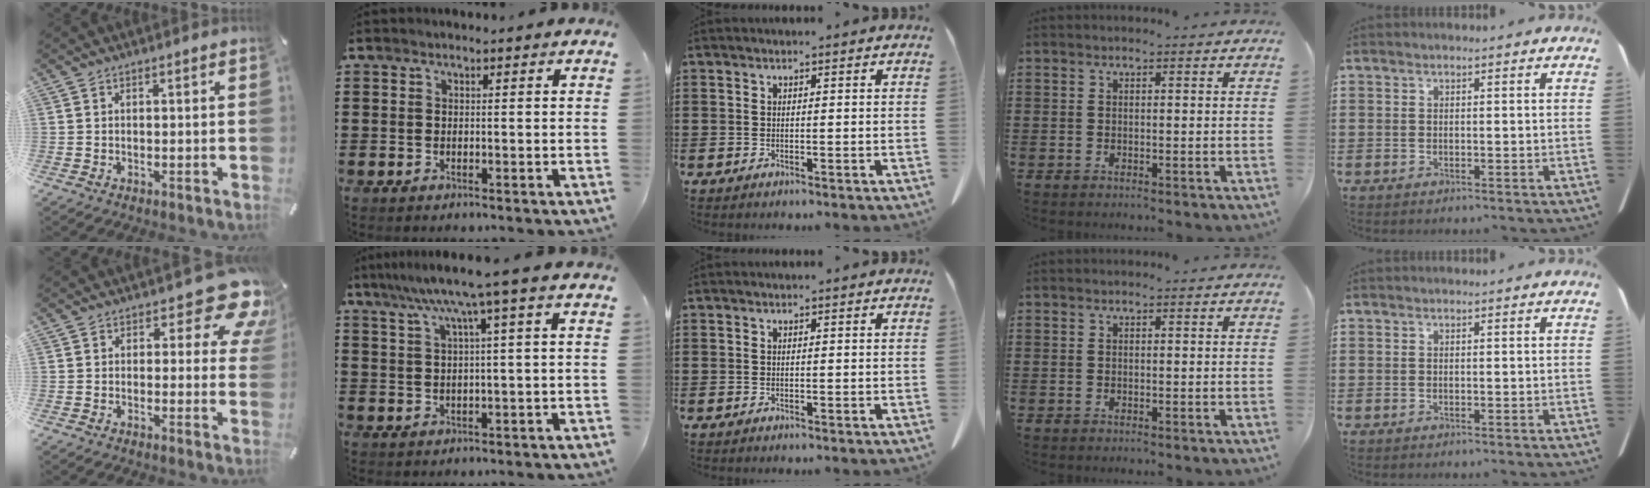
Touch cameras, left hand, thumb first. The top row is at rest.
{"thumb": {"total": 11.6, "force": [6.2, 5.5, 8.1], "torque": [-0.088, -0.045, 0.103]}, "index": {"total": 6.2, "force": [2.7, -0.5, 5.5], "torque": [-0.114, -0.004, 0.042]}}